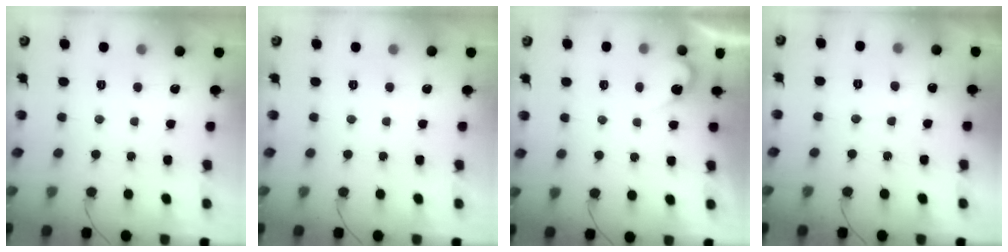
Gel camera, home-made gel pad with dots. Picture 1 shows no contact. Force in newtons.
{"total": 0.0}
{"total": 3.0, "press": 3.0, "slide": 0.3}
{"total": 2.4, "press": 2.4, "slide": 0.1}